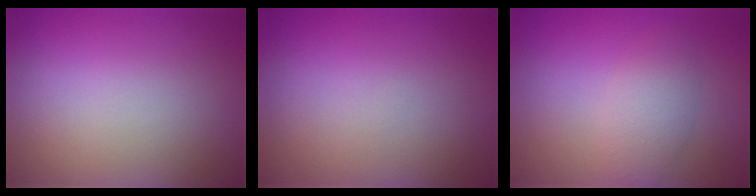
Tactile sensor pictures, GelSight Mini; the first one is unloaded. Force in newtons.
{"total": 0.0}
{"total": 2.7, "press": 2.7, "slide": 0.1}